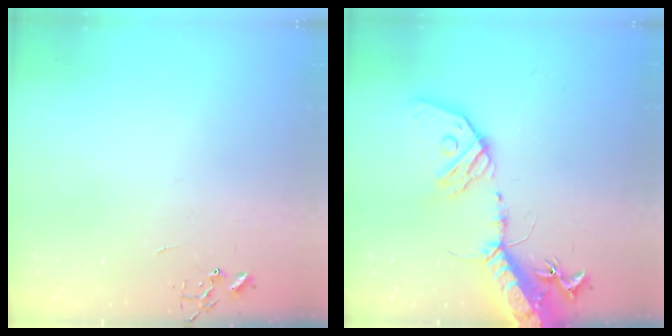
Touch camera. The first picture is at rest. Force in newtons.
{"total": 20.5, "press": 20.0, "slide": 4.4}